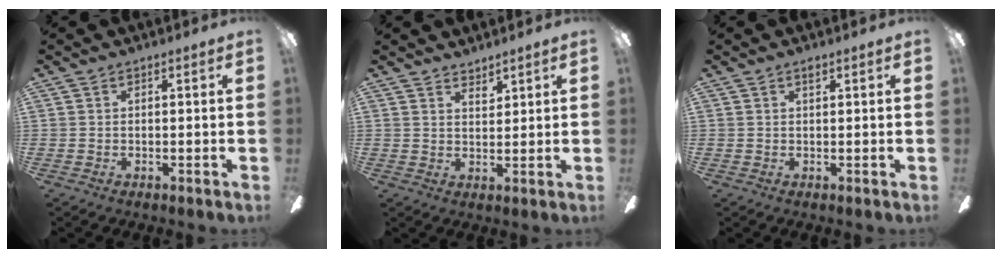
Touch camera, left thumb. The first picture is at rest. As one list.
[{"total": 3.0, "force": [2.9, 0.7, 0.2], "torque": [-0.001, -0.019, 0.054]}, {"total": 0.9, "force": [0.7, 0.3, 0.5], "torque": [-0.003, -0.001, 0.011]}]